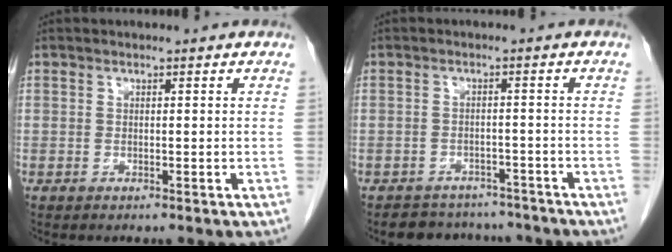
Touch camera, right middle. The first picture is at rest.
{"total": 7.2, "force": [-6.5, 3.0, 0.3], "torque": [0.005, 0.014, -0.081]}